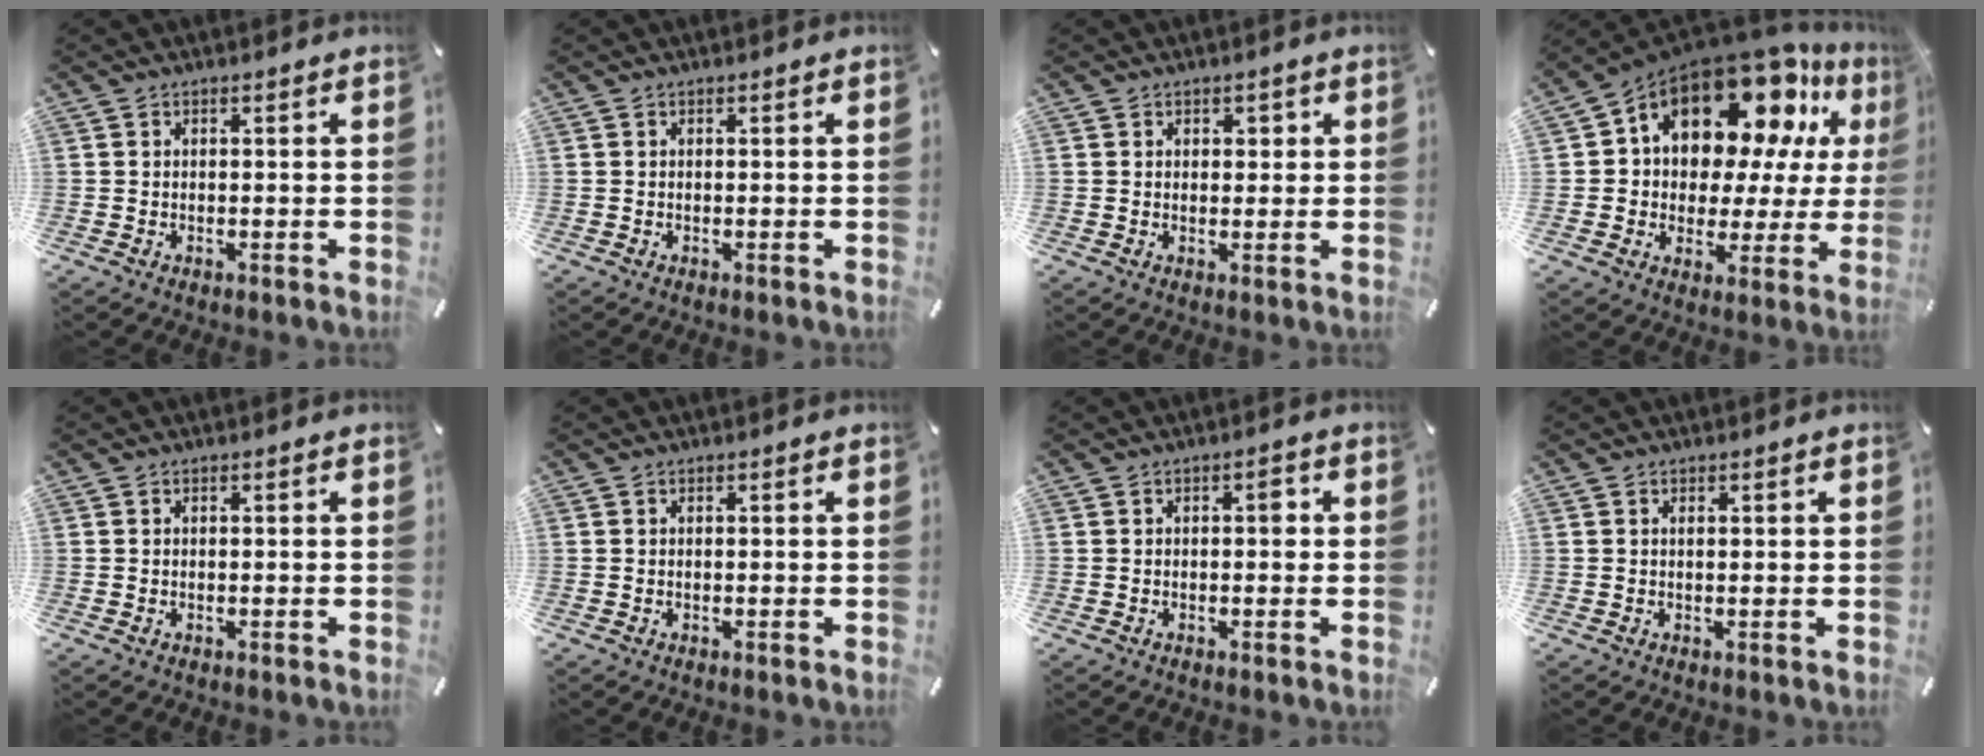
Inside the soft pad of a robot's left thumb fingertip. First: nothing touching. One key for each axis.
{"total": 0.0}
{"total": 1.7, "fx": 0.6, "fy": 1.4, "fz": 0.6, "tx": 0.002, "ty": -0.002, "tz": 0.005}
{"total": 18.5, "fx": 11.9, "fy": 10.2, "fz": 9.8, "tx": -0.175, "ty": -0.093, "tz": 0.207}
{"total": 0.0}
{"total": 0.0}
{"total": 2.3, "fx": 0.2, "fy": 1.2, "fz": 2.0, "tx": -0.026, "ty": 0.003, "tz": -0.003}
{"total": 0.6, "fx": 0.2, "fy": 0.2, "fz": 0.5, "tx": -0.011, "ty": -0.001, "tz": 0.004}